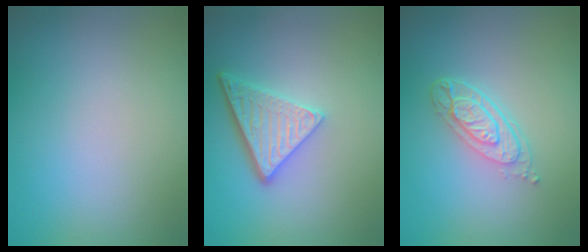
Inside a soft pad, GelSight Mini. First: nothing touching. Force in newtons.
{"total": 4.7, "press": 3.5, "slide": 3.1}
{"total": 3.6, "press": 2.8, "slide": 2.3}